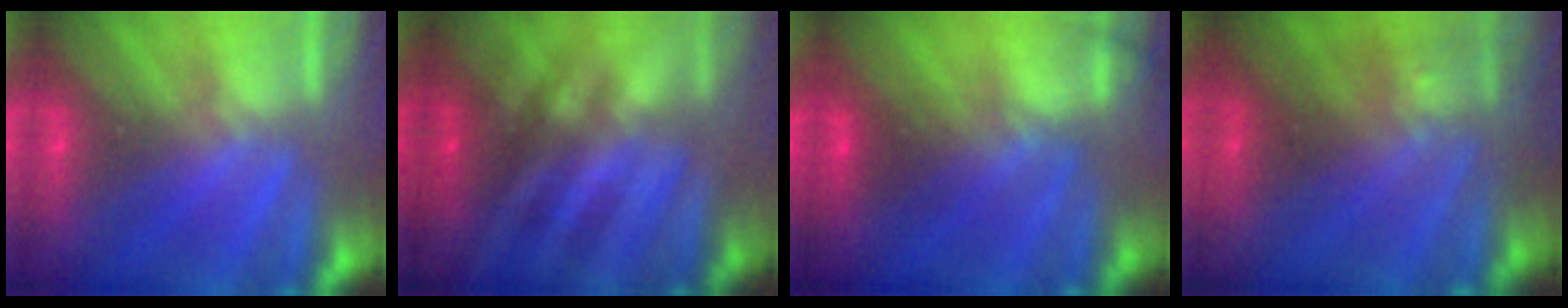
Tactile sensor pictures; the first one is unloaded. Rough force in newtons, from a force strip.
{"total": 2.4}
{"total": 10.9}
{"total": 3.0}